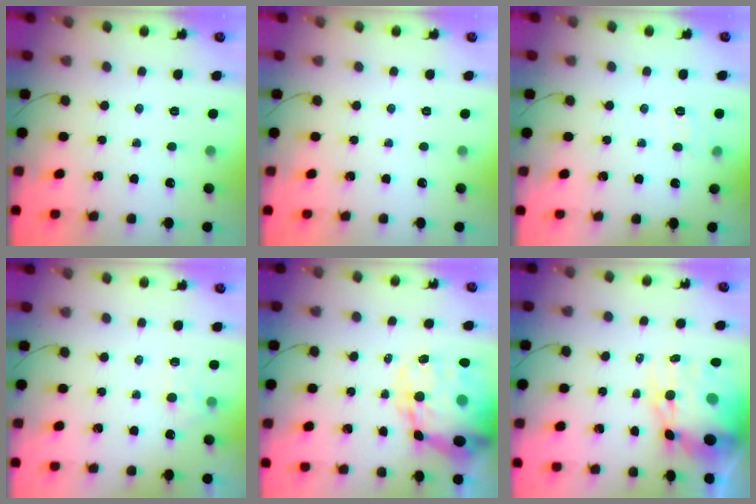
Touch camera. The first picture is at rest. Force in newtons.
{"total": 0.0}
{"total": 7.1, "press": 6.9, "slide": 1.6}
{"total": 3.9, "press": 3.6, "slide": 1.5}
{"total": 22.2, "press": 21.4, "slide": 5.9}
{"total": 12.9, "press": 12.5, "slide": 3.2}